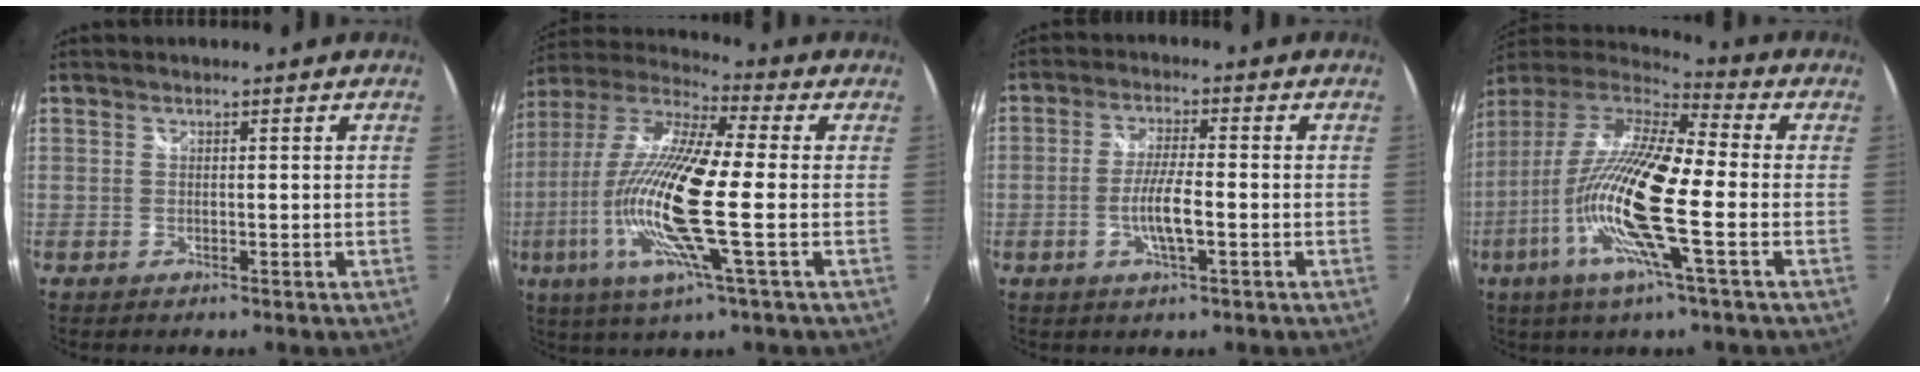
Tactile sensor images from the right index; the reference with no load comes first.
{"total": 19.2, "force": [-3.3, 1.9, 18.8], "torque": [-0.360, -0.020, -0.076]}
{"total": 3.1, "force": [-1.0, 0.4, 2.9], "torque": [-0.057, -0.004, -0.019]}
{"total": 19.0, "force": [-4.6, 2.2, 18.3], "torque": [-0.337, -0.022, -0.100]}